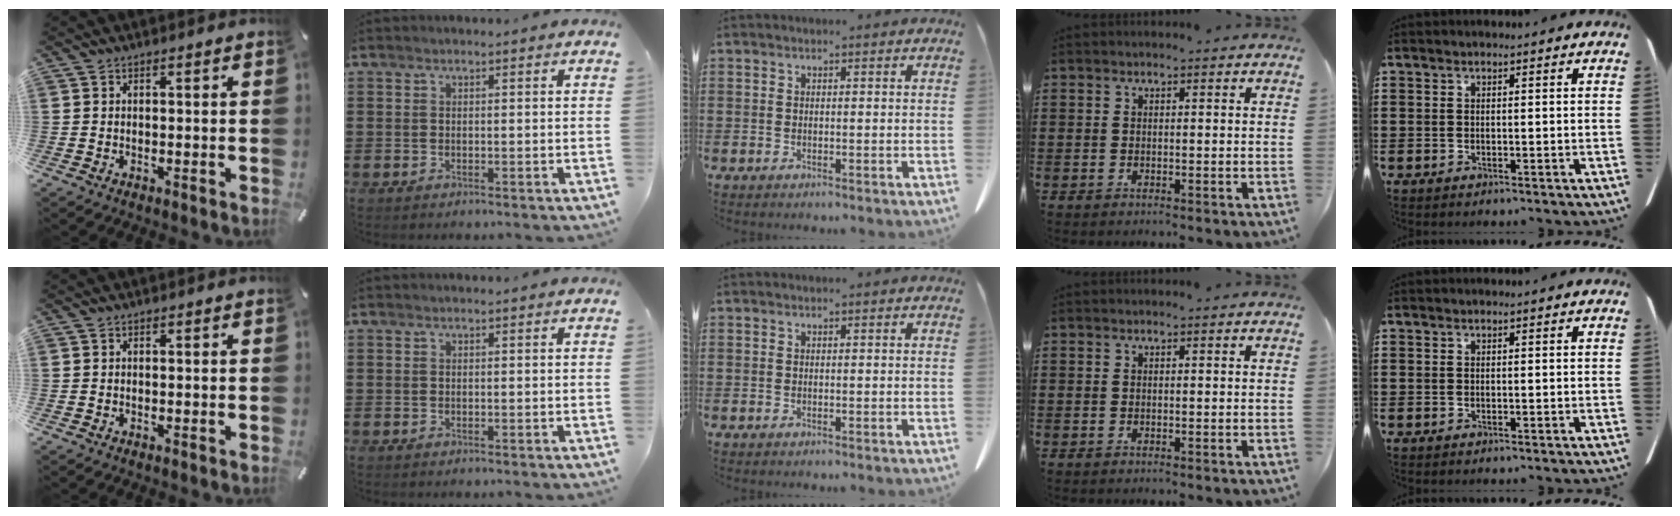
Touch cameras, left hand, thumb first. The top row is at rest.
{}